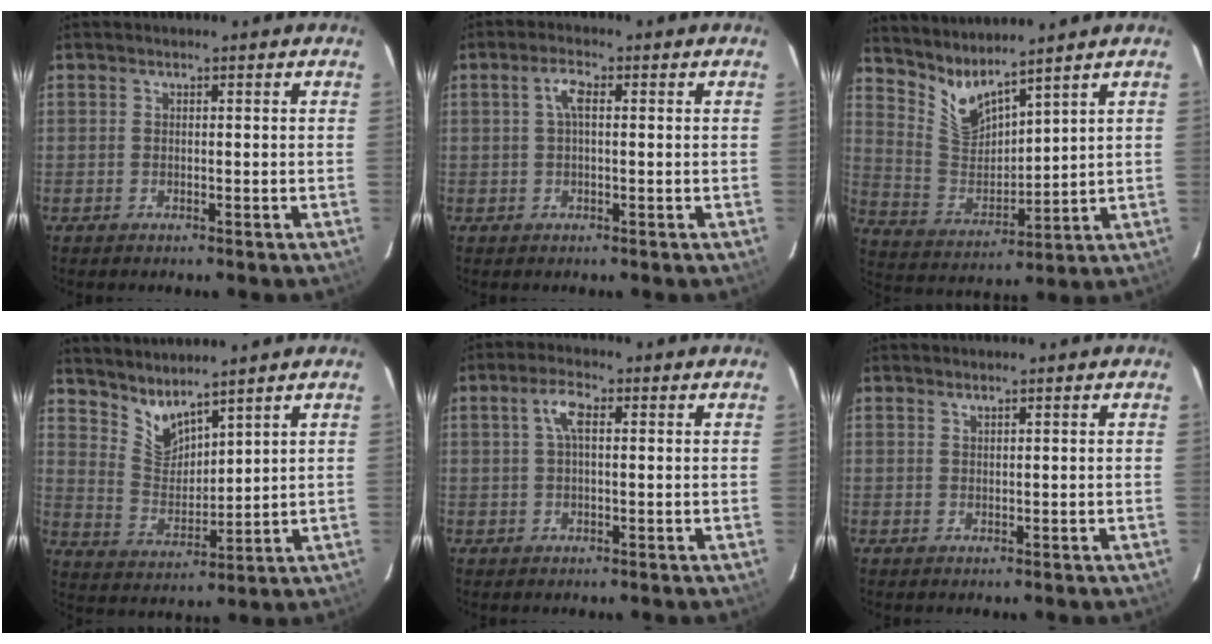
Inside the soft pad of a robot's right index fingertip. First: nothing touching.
{"total": 2.9, "force": [0.5, 1.0, 2.7], "torque": [-0.056, 0.010, 0.008]}
{"total": 8.0, "force": [7.2, 1.2, 3.3], "torque": [-0.076, -0.018, 0.155]}
{"total": 7.1, "force": [6.3, 1.8, 2.7], "torque": [-0.051, -0.009, 0.132]}
{"total": 3.8, "force": [0.9, 1.4, 3.4], "torque": [-0.068, 0.012, 0.017]}
{"total": 0.6, "force": [0.5, 0.0, 0.2], "torque": [-0.004, 0.000, 0.010]}